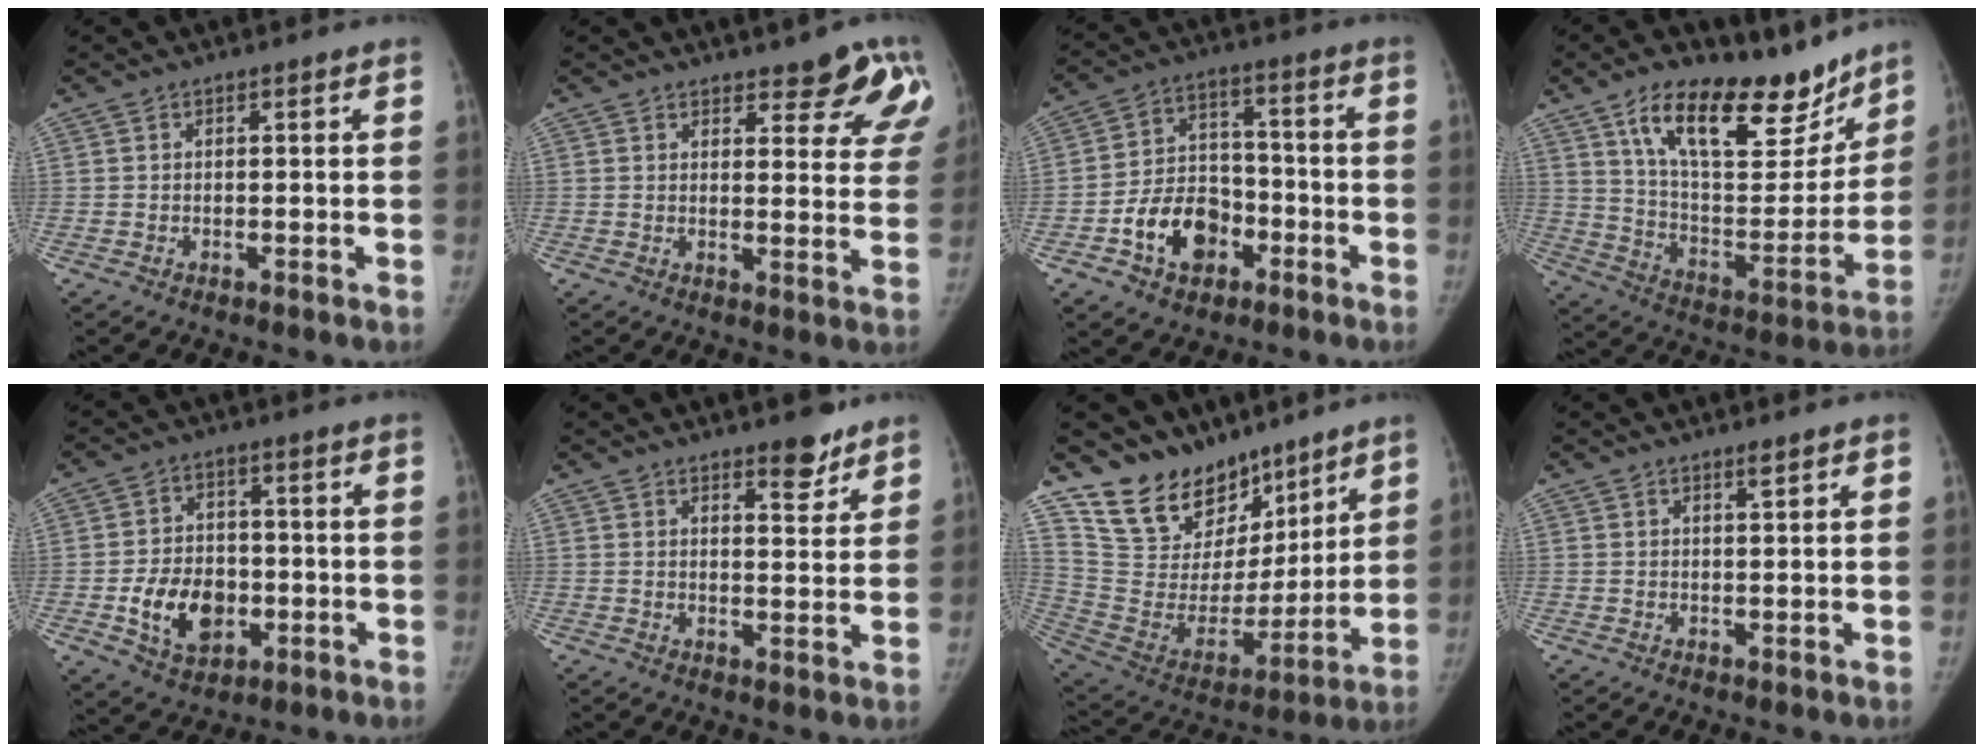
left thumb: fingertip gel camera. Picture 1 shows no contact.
{"total": 10.6, "force": [8.0, 3.9, 5.8], "torque": [-0.025, -0.044, 0.079]}
{"total": 12.4, "force": [-5.3, 8.9, 6.8], "torque": [-0.081, 0.040, -0.090]}
{"total": 24.1, "force": [16.1, 10.9, 14.2], "torque": [-0.164, -0.072, 0.261]}
{"total": 11.3, "force": [-2.7, 8.3, 7.2], "torque": [-0.091, 0.010, -0.039]}
{"total": 5.4, "force": [4.0, 2.0, 2.9], "torque": [-0.019, -0.029, 0.056]}
{"total": 20.4, "force": [16.1, 11.1, 5.8], "torque": [-0.049, -0.088, 0.290]}
{"total": 1.2, "force": [0.9, 0.2, 0.8], "torque": [-0.011, -0.007, 0.016]}